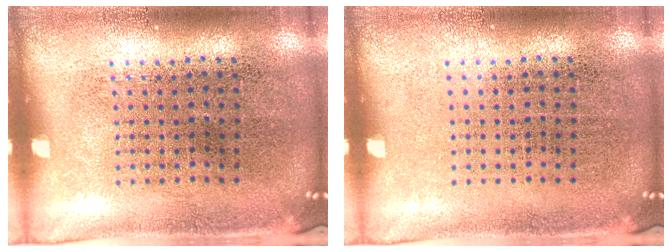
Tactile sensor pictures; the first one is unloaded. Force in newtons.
{"total": 0.0}